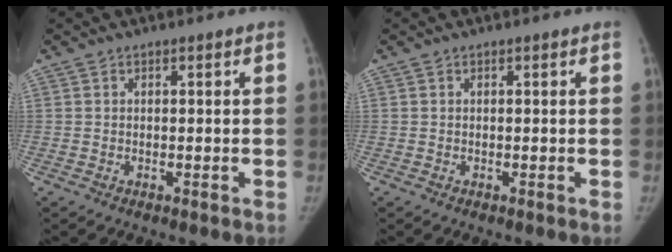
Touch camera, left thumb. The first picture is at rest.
{"total": 0.0}